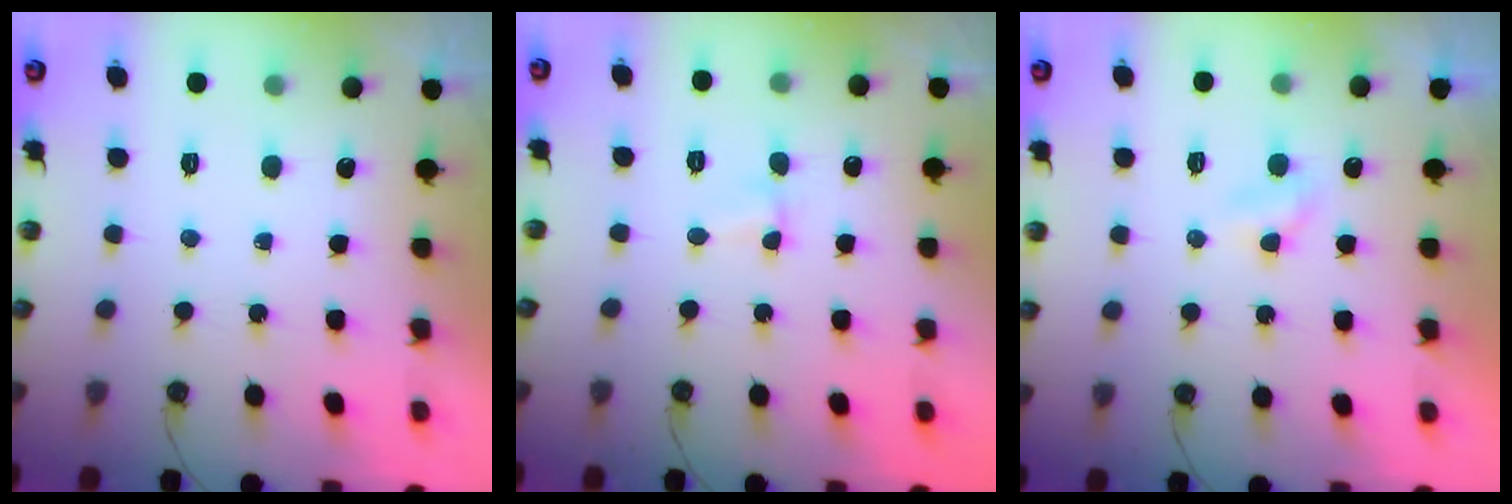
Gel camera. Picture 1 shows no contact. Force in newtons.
{"total": 1.7, "press": 1.5, "slide": 0.8}
{"total": 2.0, "press": 2.0, "slide": 0.3}